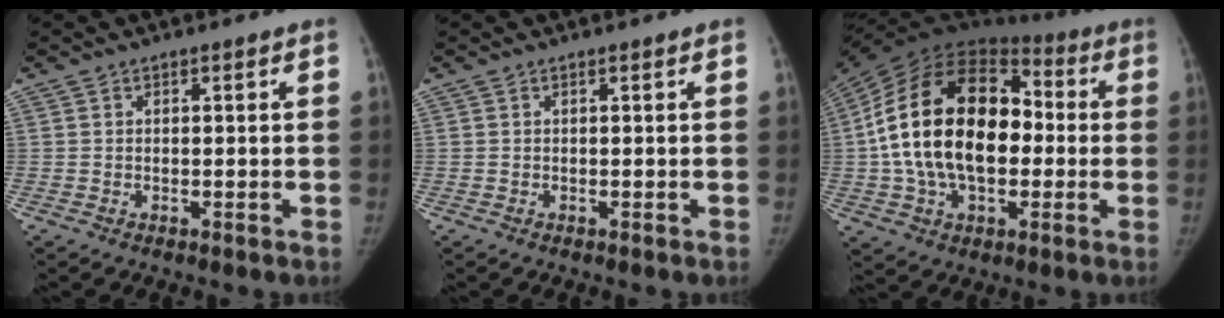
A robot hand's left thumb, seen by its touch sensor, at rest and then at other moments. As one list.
[{"total": 0.0}, {"total": 26.3, "force": [-0.3, 16.4, 20.5], "torque": [-0.367, 0.033, -0.008]}]